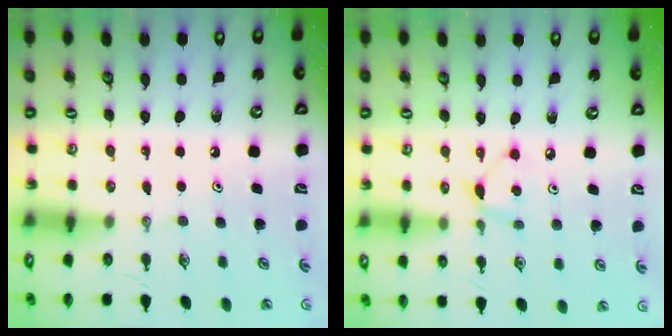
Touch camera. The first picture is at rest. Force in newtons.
{"total": 5.7, "press": 5.7, "slide": 0.8}